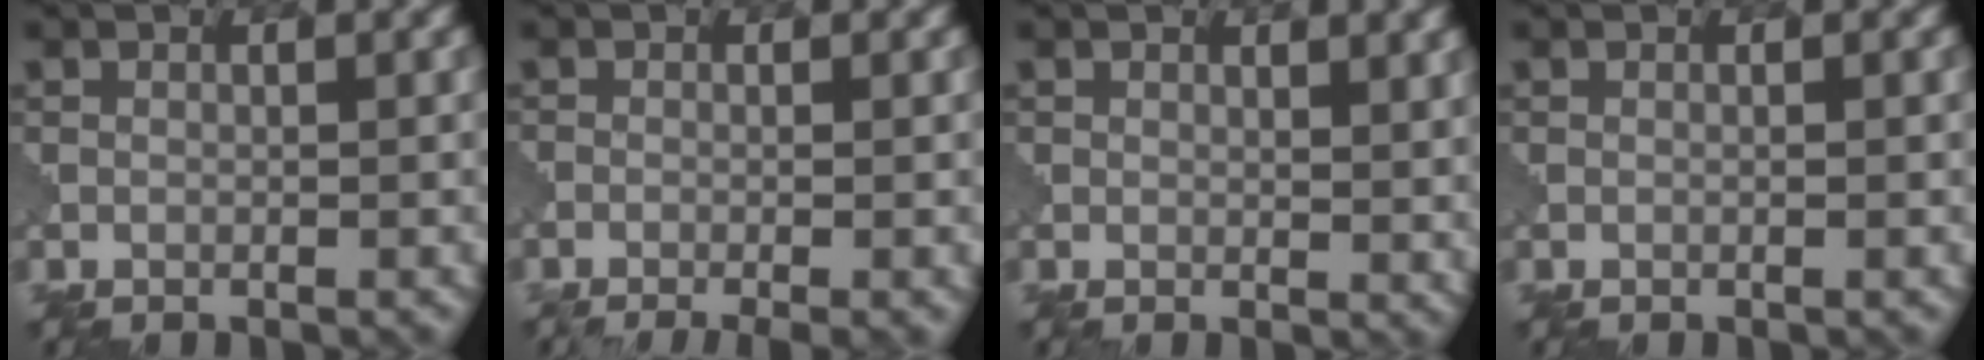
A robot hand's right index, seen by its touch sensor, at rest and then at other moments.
{"total": 3.9, "force": [-1.5, 1.7, 3.1], "torque": [-0.014, -0.001, -0.019]}
{"total": 2.9, "force": [1.6, 1.3, 2.0], "torque": [-0.019, 0.002, 0.027]}
{"total": 0.8, "force": [0.0, 0.4, 0.7], "torque": [0.002, 0.006, -0.009]}